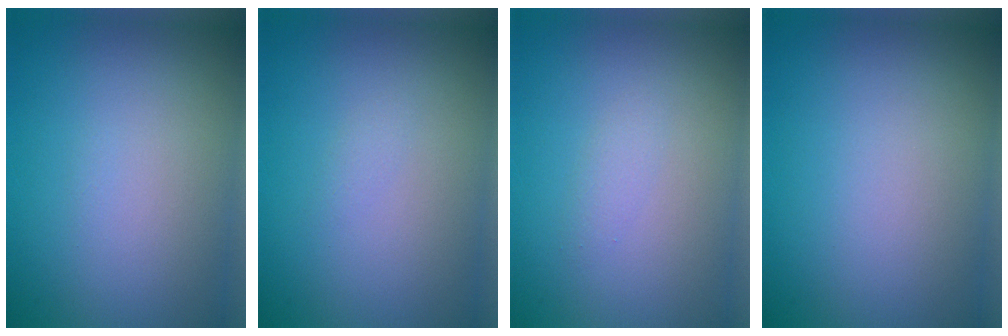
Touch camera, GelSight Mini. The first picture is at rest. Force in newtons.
{"total": 0.5, "press": 0.5, "slide": 0.1}
{"total": 0.8, "press": 0.8, "slide": 0.0}
{"total": 0.0}